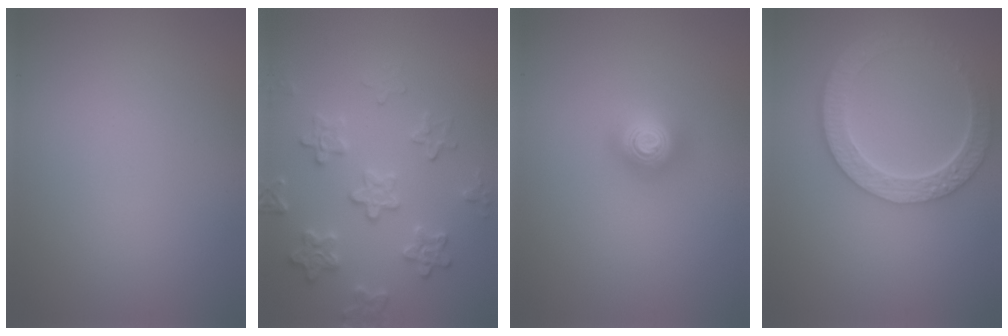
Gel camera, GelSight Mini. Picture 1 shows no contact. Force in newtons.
{"total": 3.9, "press": 3.6, "slide": 1.5}
{"total": 2.0, "press": 2.0, "slide": 0.1}
{"total": 5.7, "press": 4.3, "slide": 3.7}